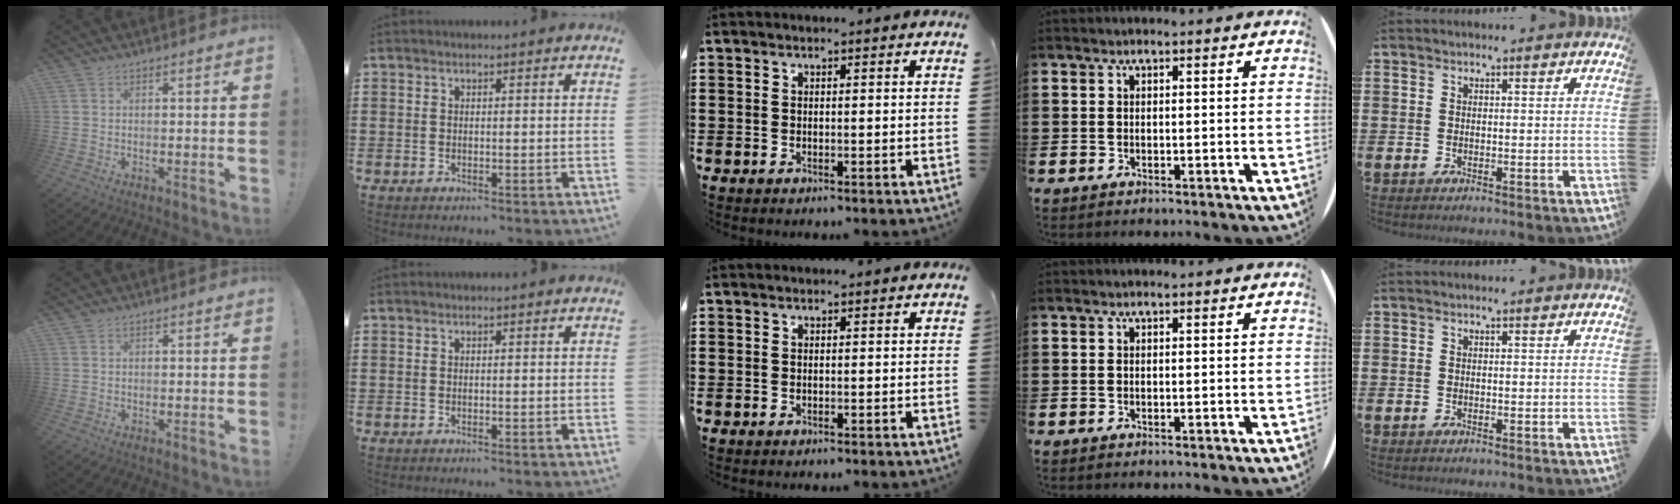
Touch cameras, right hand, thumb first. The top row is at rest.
{}